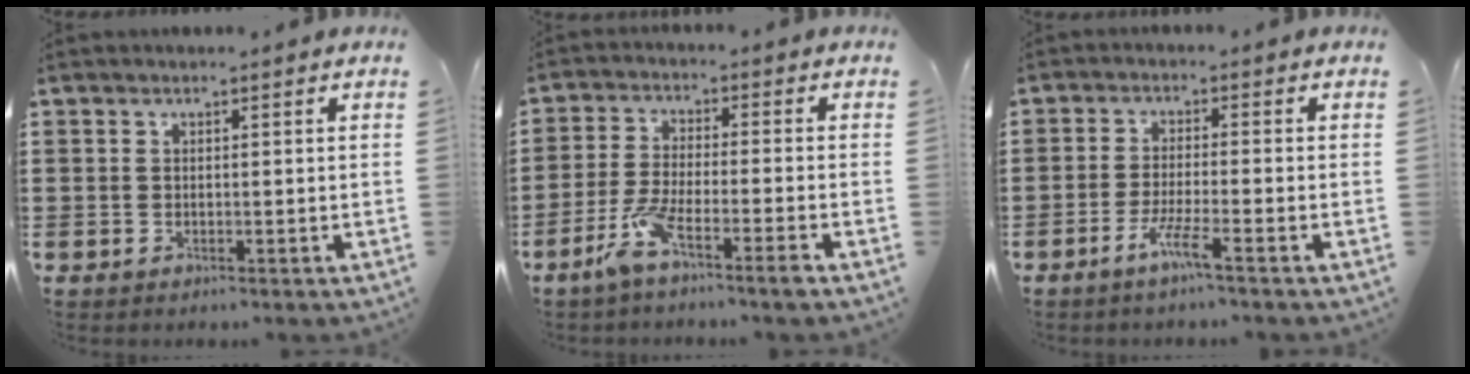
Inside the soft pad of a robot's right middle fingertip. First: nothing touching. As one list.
[{"total": 6.5, "force": [-4.2, 0.7, 4.9], "torque": [-0.104, -0.008, -0.079]}, {"total": 4.4, "force": [-2.8, -0.2, 3.3], "torque": [-0.069, -0.011, -0.052]}]